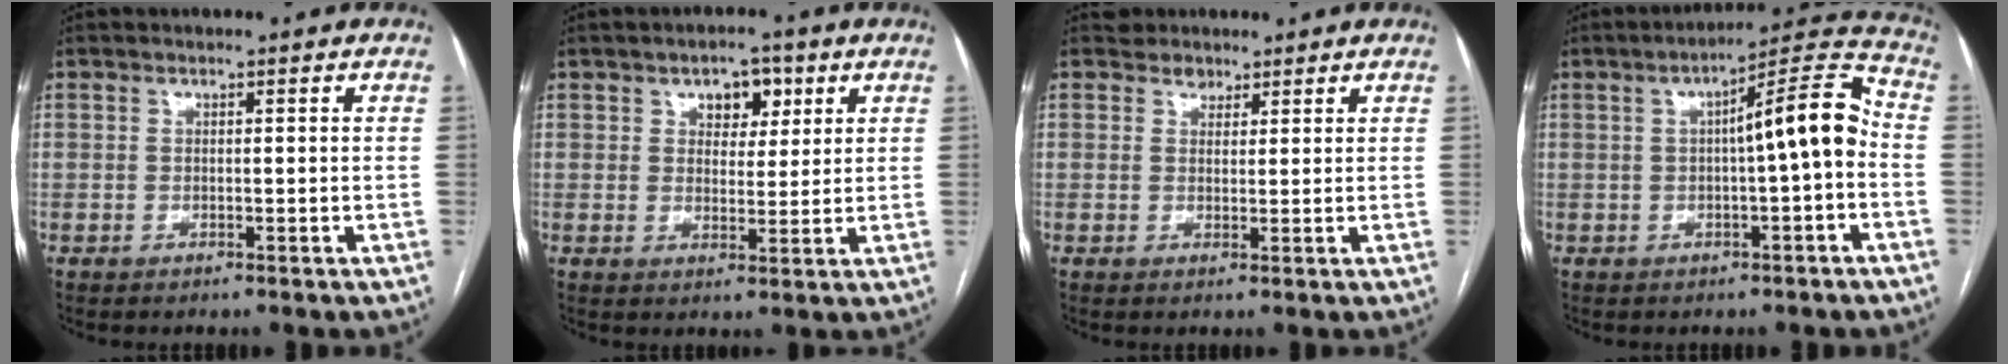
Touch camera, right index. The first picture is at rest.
{"total": 5.0, "force": [2.4, 3.1, 3.2], "torque": [-0.039, 0.011, 0.036]}
{"total": 2.9, "force": [2.2, 1.7, -0.5], "torque": [0.014, 0.009, 0.031]}
{"total": 9.9, "force": [-0.4, 0.9, 9.9], "torque": [-0.140, 0.033, -0.006]}